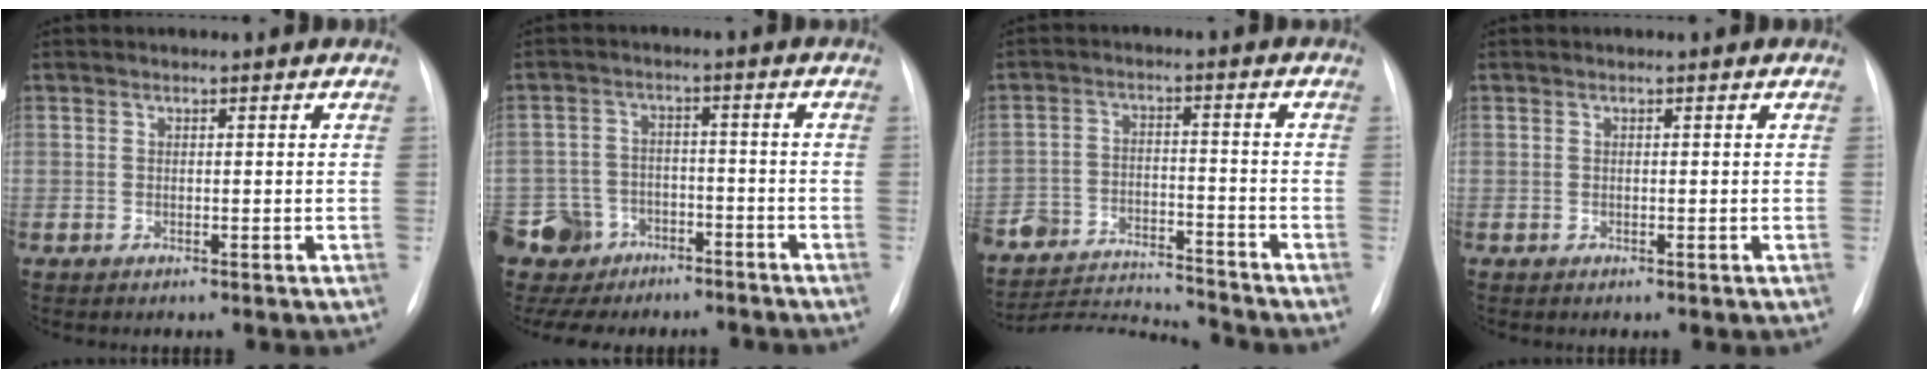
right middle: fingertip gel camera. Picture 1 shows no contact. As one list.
[{"total": 10.6, "force": [-7.6, 7.2, 1.5], "torque": [-0.044, 0.017, -0.115]}, {"total": 14.6, "force": [-14.4, -0.2, 2.1], "torque": [-0.036, 0.002, -0.232]}, {"total": 0.0}]